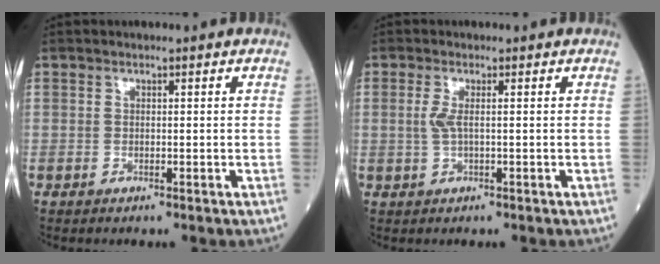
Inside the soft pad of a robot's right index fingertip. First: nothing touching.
{"total": 2.1, "force": [0.2, 0.2, 2.1], "torque": [-0.054, -0.002, 0.003]}